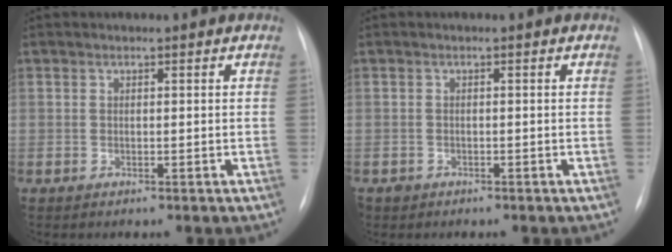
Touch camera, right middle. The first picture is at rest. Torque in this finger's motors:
{"motor_torque": [-0.06, 0.06, 0.01, 0.01]}